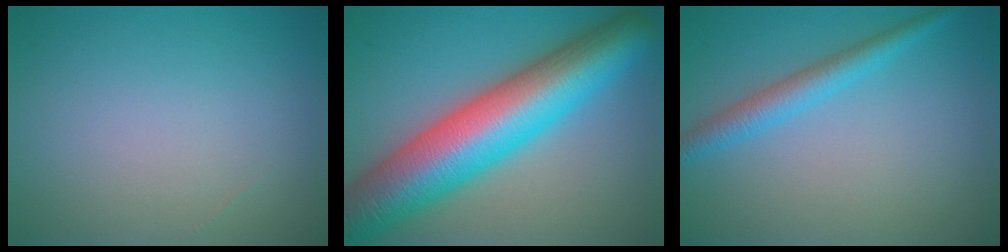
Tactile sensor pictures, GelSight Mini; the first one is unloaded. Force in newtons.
{"total": 13.1, "press": 13.1, "slide": 0.4}
{"total": 2.8, "press": 2.8, "slide": 0.0}